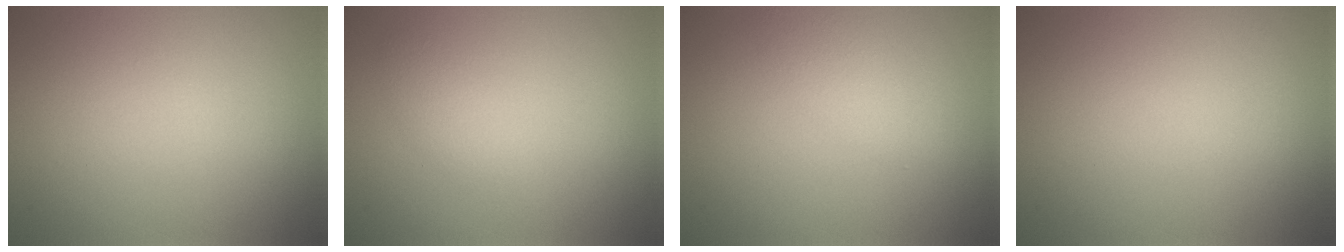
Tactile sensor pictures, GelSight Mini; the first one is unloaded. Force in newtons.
{"total": 1.4, "press": 1.4, "slide": 0.1}
{"total": 2.2, "press": 2.2, "slide": 0.1}
{"total": 0.0}